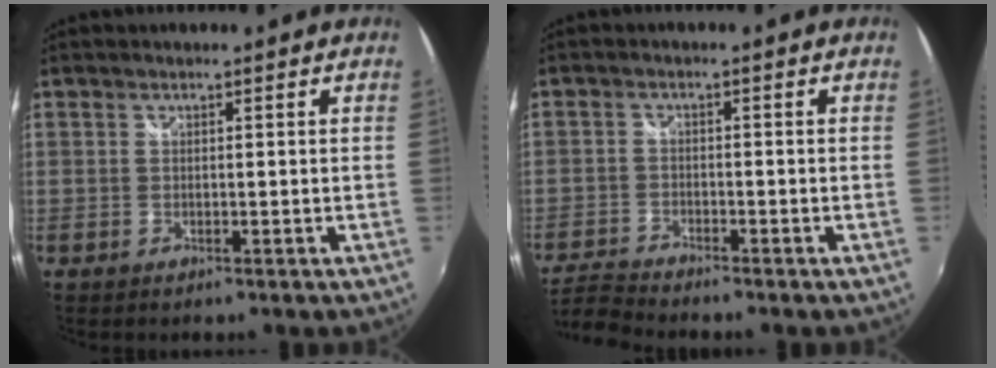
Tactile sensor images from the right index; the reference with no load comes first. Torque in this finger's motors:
{"motor_torque": [-0.07, -0.48, -0.36, -0.10]}